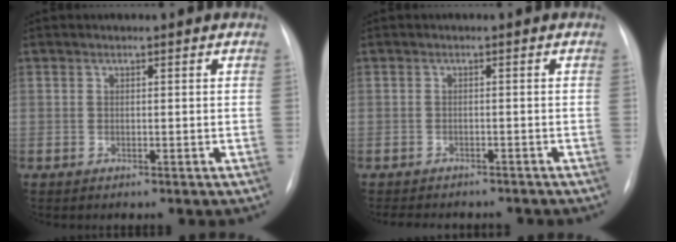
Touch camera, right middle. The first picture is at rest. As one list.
[{"total": 8.1, "force": [-7.1, 2.7, 2.8], "torque": [-0.044, 0.000, -0.086]}]